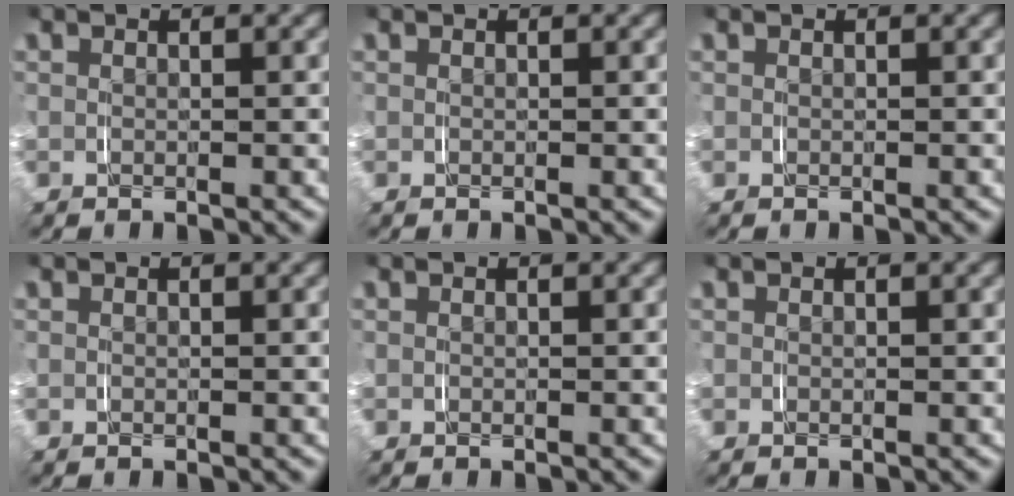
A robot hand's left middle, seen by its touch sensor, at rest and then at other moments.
{"total": 0.0}
{"total": 0.0}
{"total": 0.0}
{"total": 0.0}
{"total": 0.0}